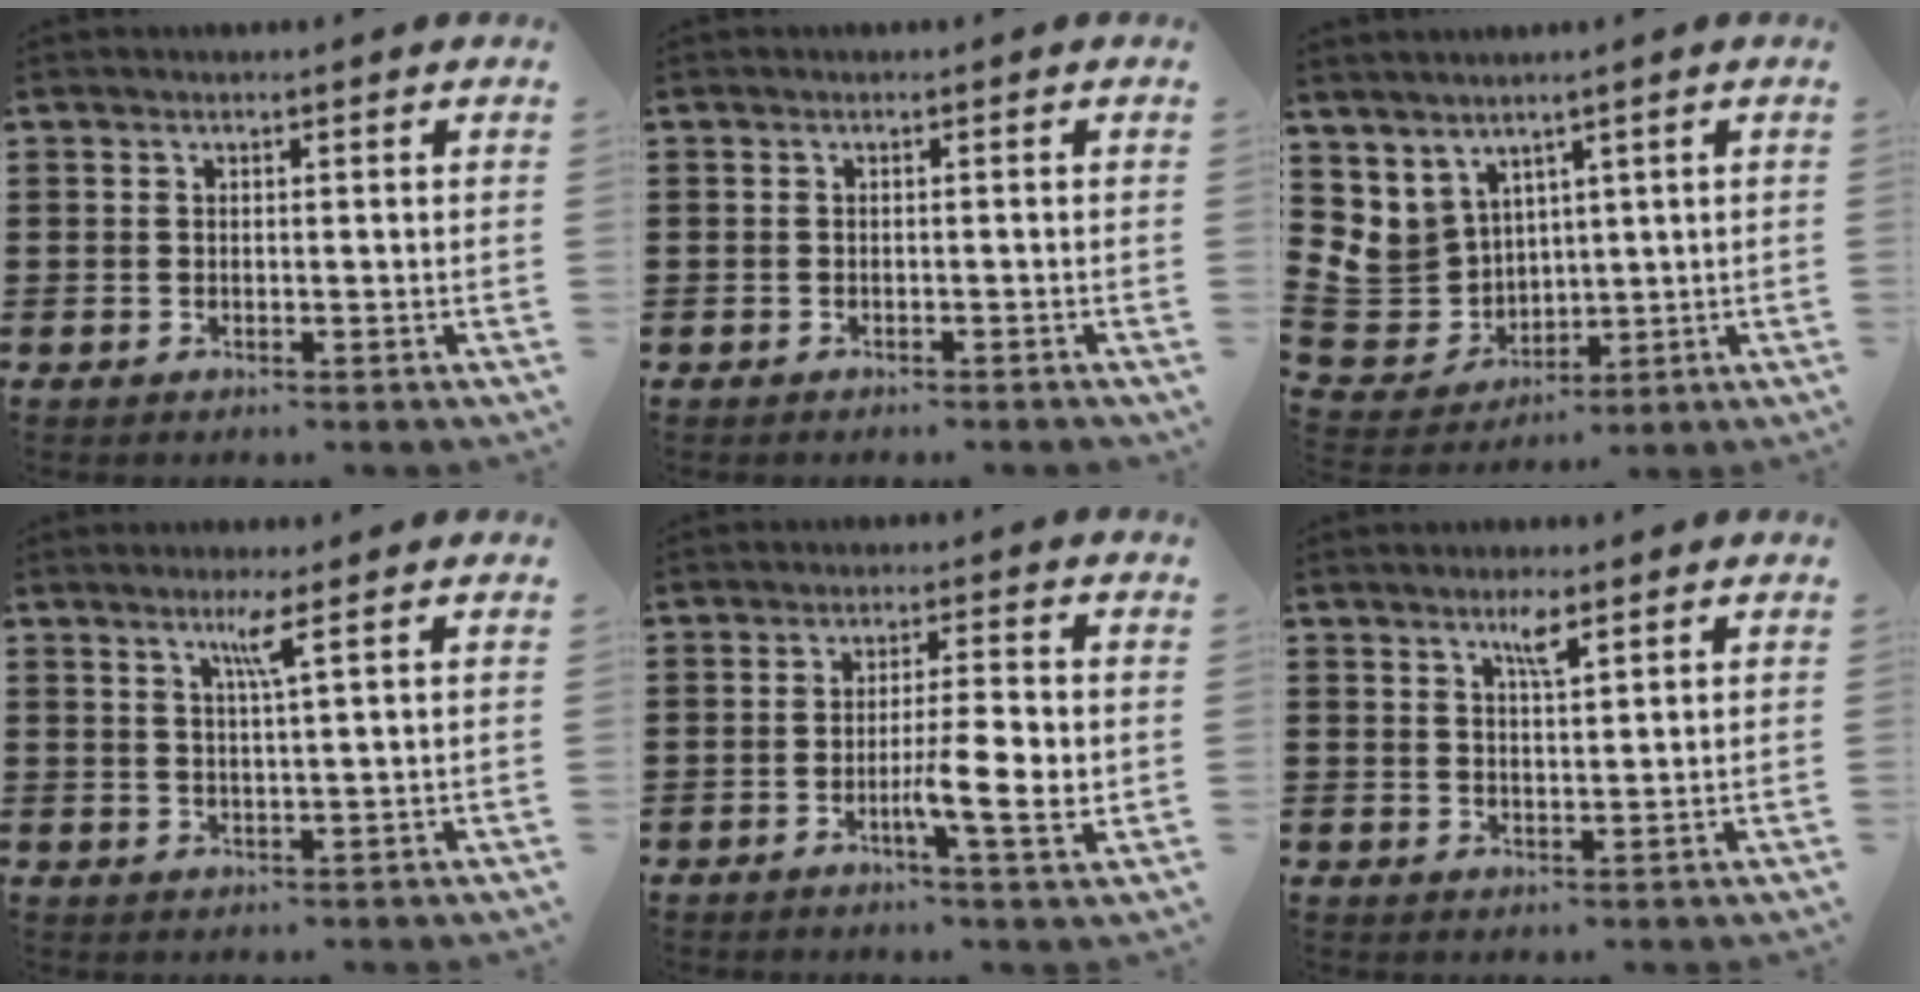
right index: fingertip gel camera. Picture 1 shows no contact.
{"total": 0.5, "force": [-0.5, 0.0, 0.1], "torque": [-0.004, -0.002, -0.011]}
{"total": 6.4, "force": [2.7, 5.8, 0.6], "torque": [-0.075, -0.029, 0.054]}
{"total": 3.5, "force": [1.9, -0.6, 2.9], "torque": [-0.061, -0.007, 0.029]}
{"total": 8.2, "force": [-1.5, 1.1, 7.9], "torque": [-0.130, -0.003, -0.024]}
{"total": 3.5, "force": [2.3, 0.5, 2.6], "torque": [-0.038, -0.002, 0.035]}